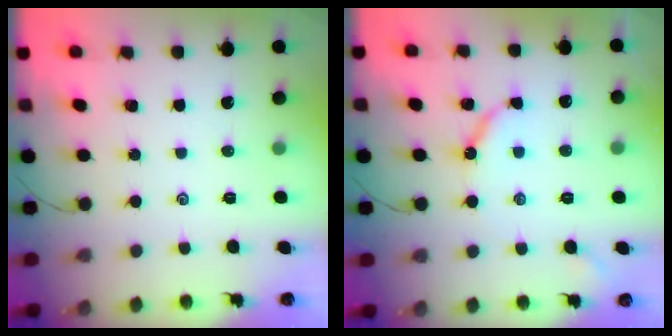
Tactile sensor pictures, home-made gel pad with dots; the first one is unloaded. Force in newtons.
{"total": 6.5, "press": 6.5, "slide": 0.6}